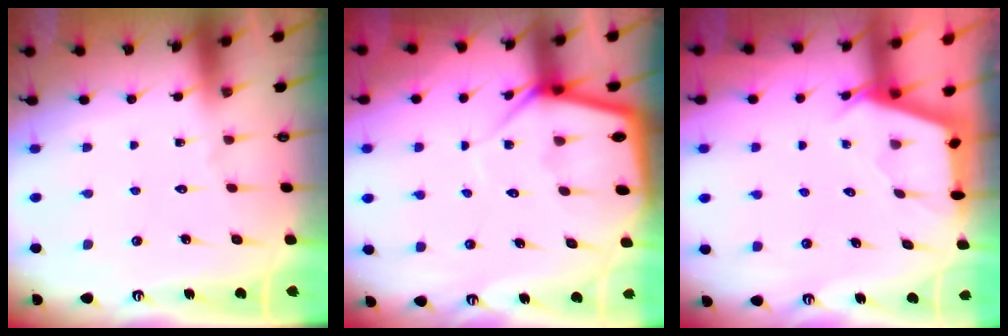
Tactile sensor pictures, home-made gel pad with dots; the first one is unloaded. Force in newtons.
{"total": 7.3, "press": 7.3, "slide": 0.5}
{"total": 2.7, "press": 2.7, "slide": 0.3}